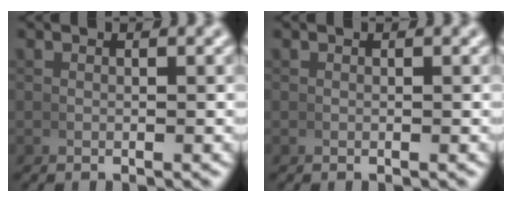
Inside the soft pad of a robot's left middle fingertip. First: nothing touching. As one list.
[{"total": 0.0}]